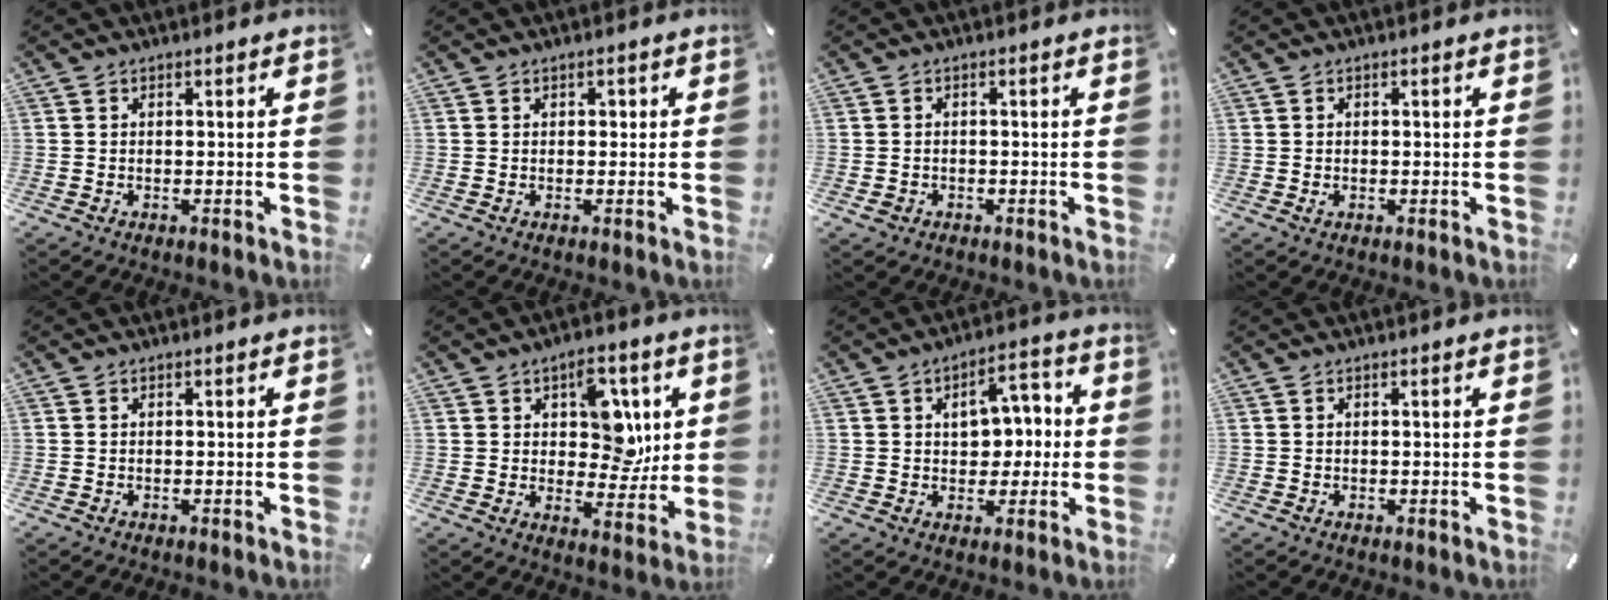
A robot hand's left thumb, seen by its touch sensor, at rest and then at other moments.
{"total": 1.0, "force": [0.0, 0.9, 0.3], "torque": [-0.007, 0.006, -0.003]}
{"total": 1.7, "force": [-0.9, 1.3, 0.6], "torque": [-0.012, 0.005, -0.020]}
{"total": 1.0, "force": [-0.3, 0.6, 0.7], "torque": [-0.013, -0.001, -0.005]}
{"total": 0.0}
{"total": 11.3, "force": [3.2, 8.0, 7.3], "torque": [-0.079, -0.013, 0.054]}
{"total": 9.4, "force": [0.9, 7.1, 6.2], "torque": [-0.072, 0.001, 0.009]}
{"total": 0.0}